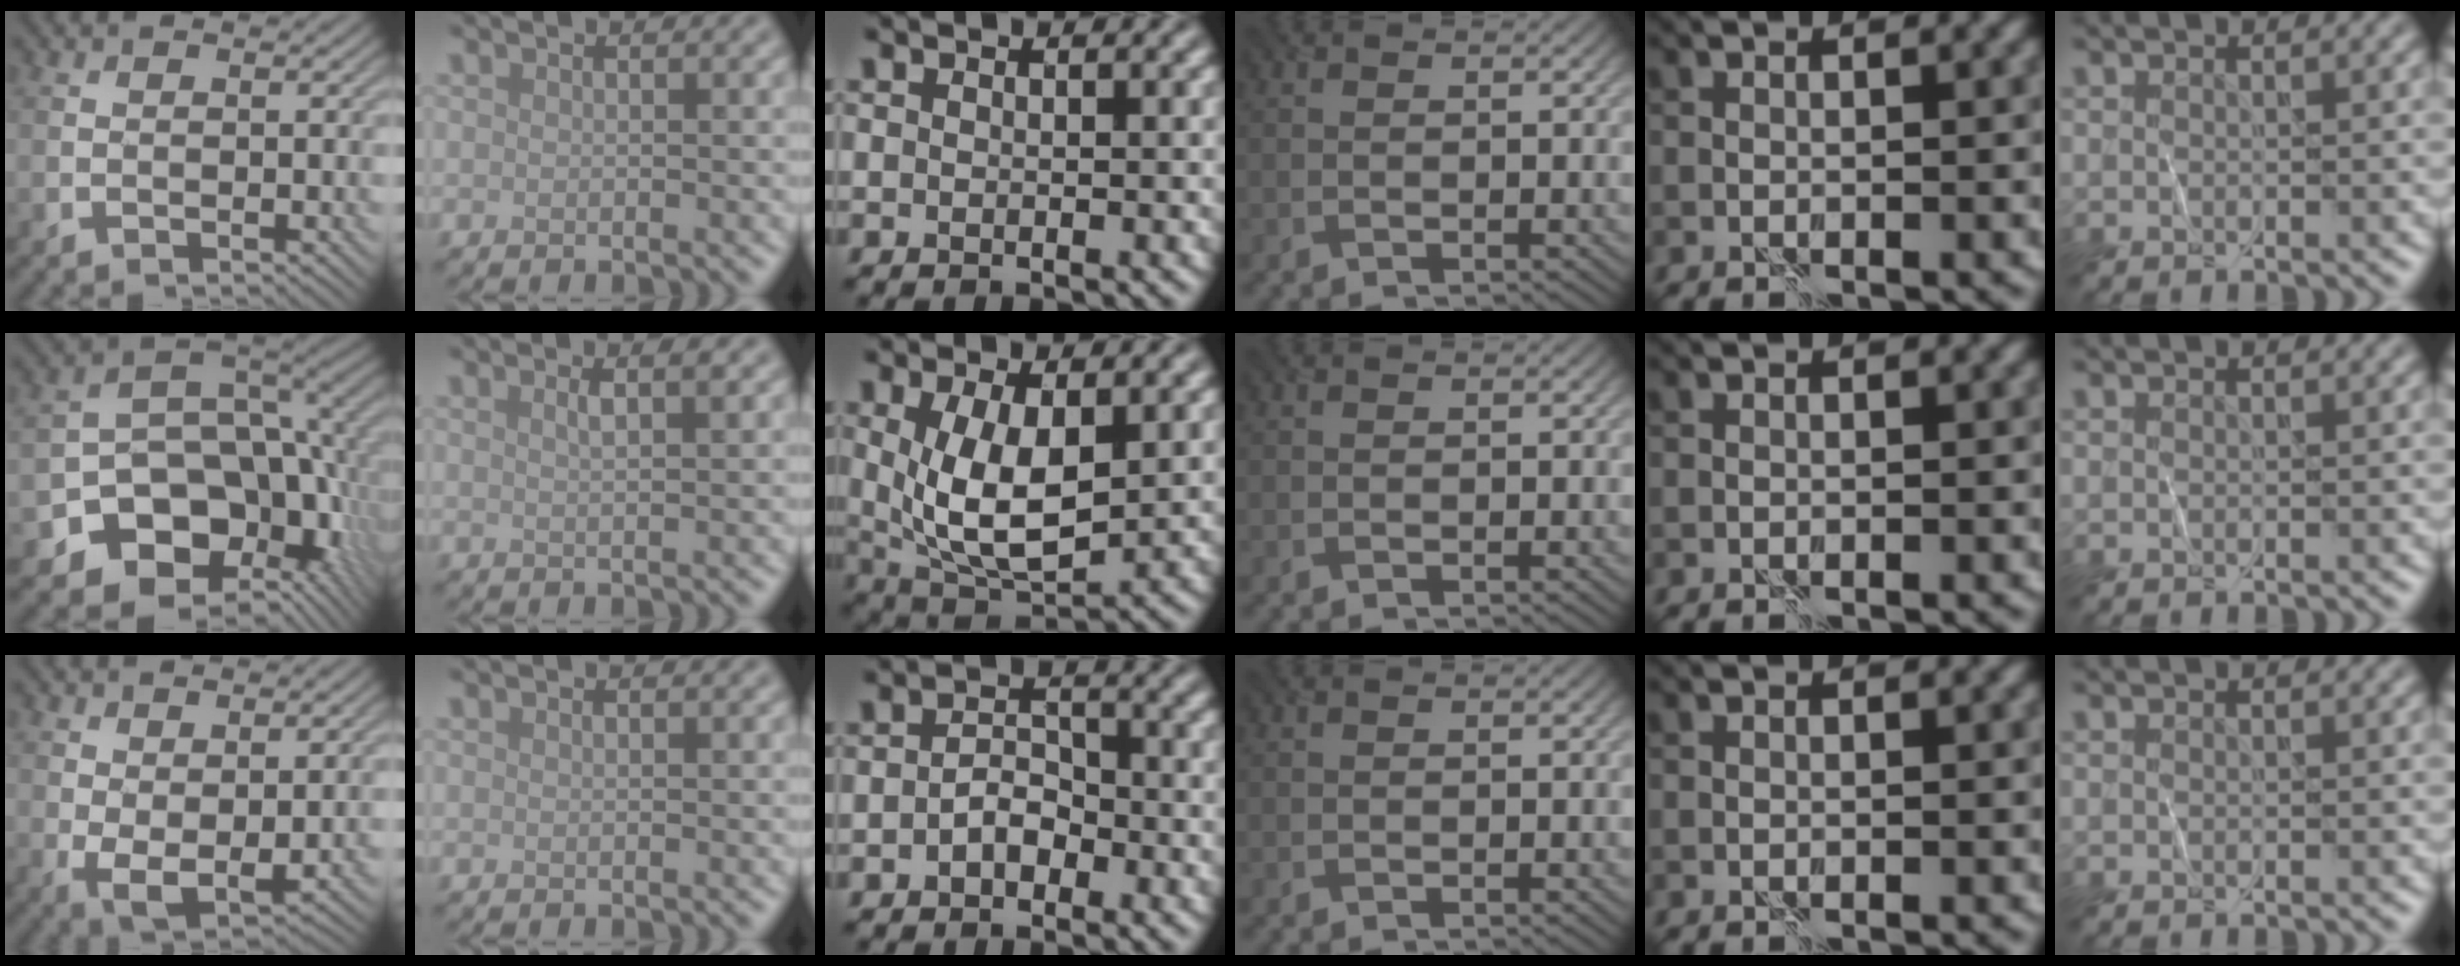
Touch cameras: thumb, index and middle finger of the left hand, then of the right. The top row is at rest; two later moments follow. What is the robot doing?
{"motion": "wrap", "object": "plastic wrap"}